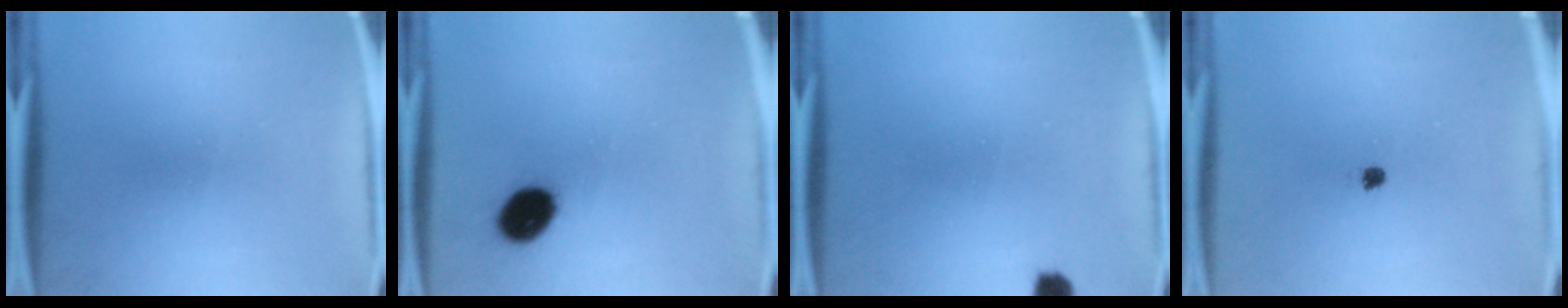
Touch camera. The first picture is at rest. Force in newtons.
{"total": 8.6}
{"total": 2.2}
{"total": 1.3}